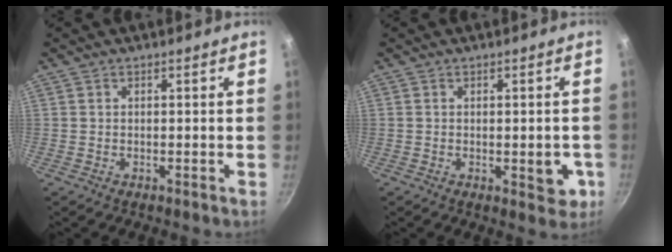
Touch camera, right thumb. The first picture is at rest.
{"total": 5.0, "force": [-1.0, 2.4, 4.3], "torque": [-0.038, -0.004, -0.013]}